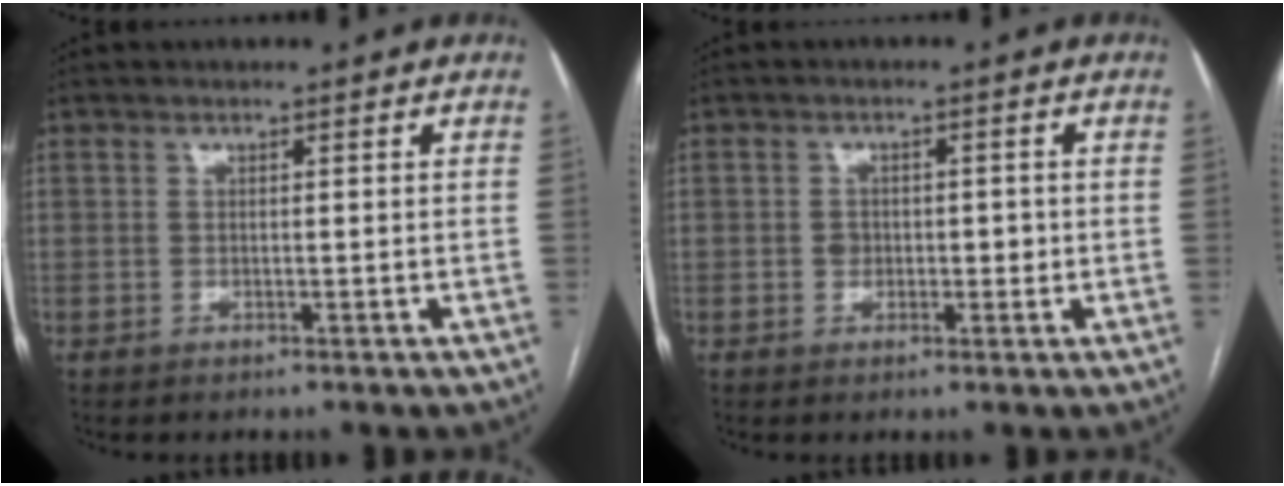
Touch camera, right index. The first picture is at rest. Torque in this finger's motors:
{"motor_torque": [0.45, -0.06, 0.00, 0.04]}